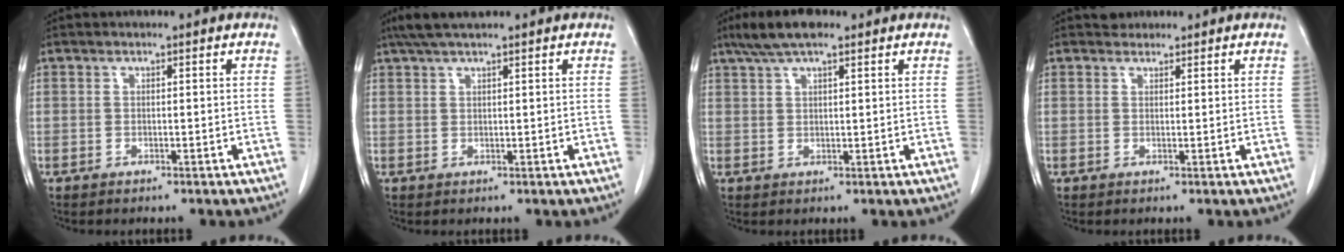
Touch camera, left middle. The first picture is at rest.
{"total": 4.7, "force": [3.8, 0.3, 2.8], "torque": [-0.050, 0.026, 0.070]}
{"total": 6.3, "force": [4.5, 1.4, 4.1], "torque": [-0.084, 0.021, 0.081]}
{"total": 1.3, "force": [1.1, 0.6, -0.2], "torque": [0.001, 0.006, 0.016]}